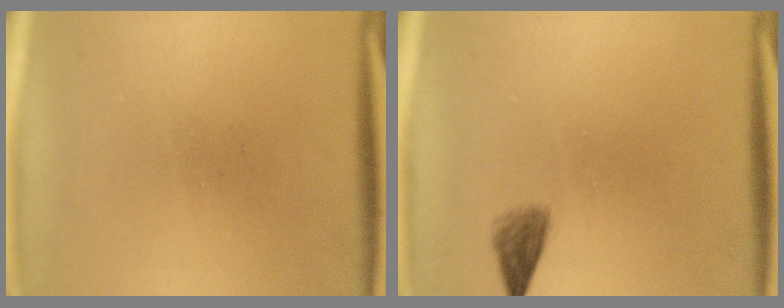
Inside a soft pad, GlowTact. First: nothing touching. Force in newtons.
{"total": 2.0}